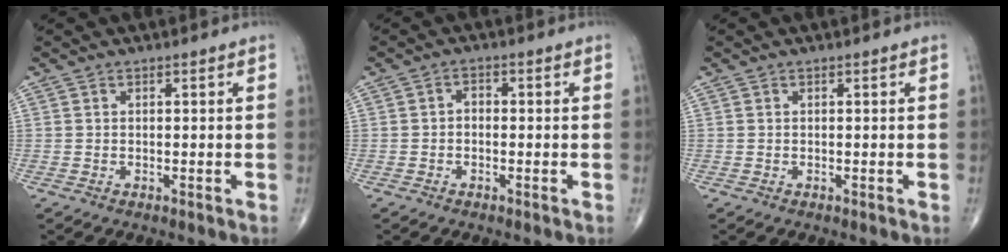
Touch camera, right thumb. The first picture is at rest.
{"total": 1.7, "force": [-0.3, 1.2, 1.1], "torque": [-0.011, 0.010, -0.011]}
{"total": 0.0}